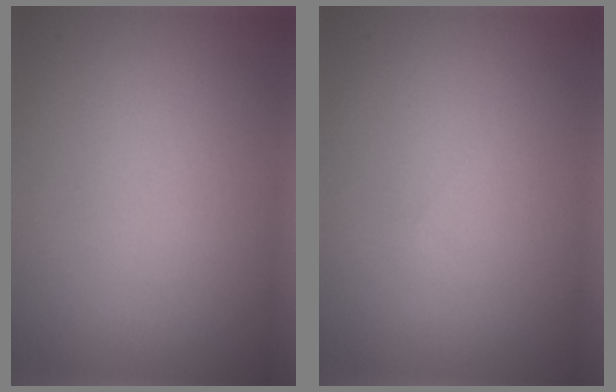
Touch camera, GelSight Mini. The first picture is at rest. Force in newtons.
{"total": 0.0}